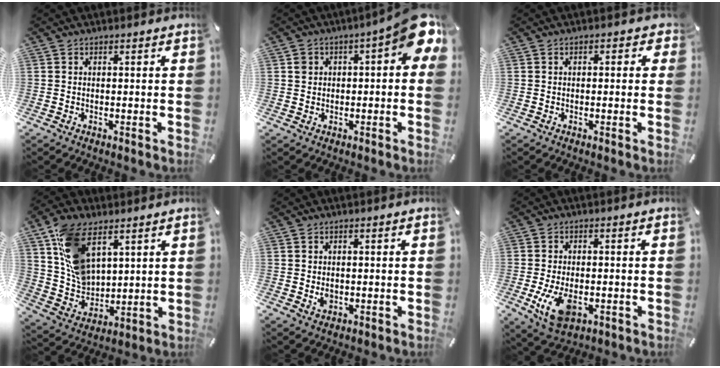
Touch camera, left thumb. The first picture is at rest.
{"total": 8.3, "force": [2.3, 4.8, 6.4], "torque": [-0.073, -0.011, 0.034]}
{"total": 1.4, "force": [-0.3, 1.1, 0.8], "torque": [-0.008, 0.003, -0.009]}
{"total": 14.1, "force": [6.8, 8.8, 8.6], "torque": [-0.186, -0.015, 0.133]}
{"total": 1.7, "force": [0.1, 1.5, 0.8], "torque": [-0.009, 0.000, 0.001]}
{"total": 8.2, "force": [-2.1, 5.1, 6.1], "torque": [-0.135, -0.006, -0.038]}